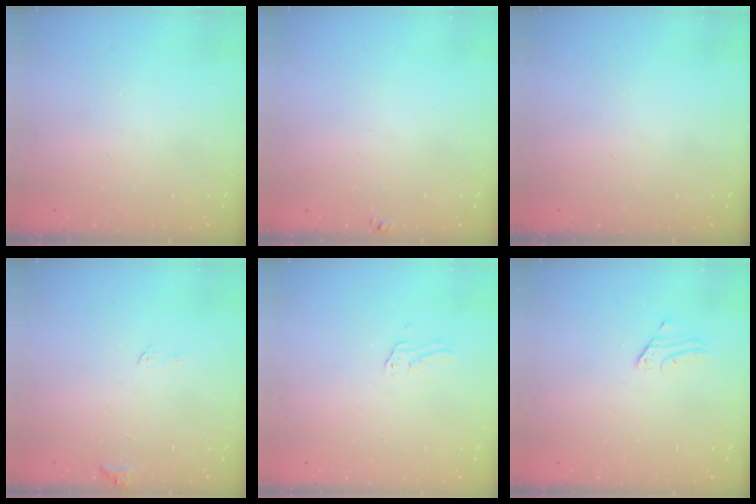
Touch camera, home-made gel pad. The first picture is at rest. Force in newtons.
{"total": 3.3, "press": 3.3, "slide": 0.4}
{"total": 0.0}
{"total": 5.0, "press": 4.9, "slide": 0.5}
{"total": 2.7, "press": 2.7, "slide": 0.1}
{"total": 2.3, "press": 2.3, "slide": 0.2}